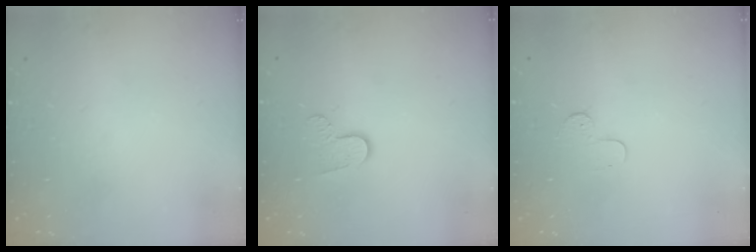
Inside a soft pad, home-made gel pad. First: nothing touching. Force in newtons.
{"total": 6.1, "press": 6.0, "slide": 0.6}
{"total": 3.9, "press": 3.9, "slide": 0.4}